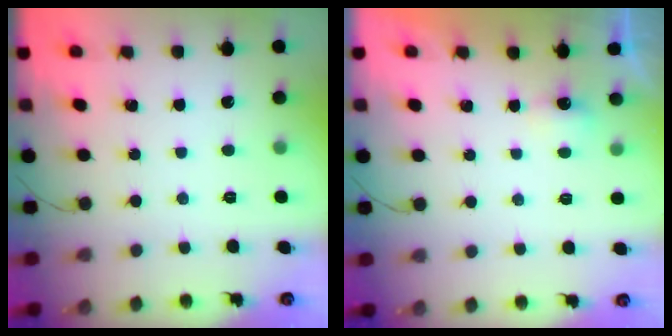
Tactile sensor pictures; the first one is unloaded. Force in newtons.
{"total": 2.4, "press": 2.3, "slide": 0.6}